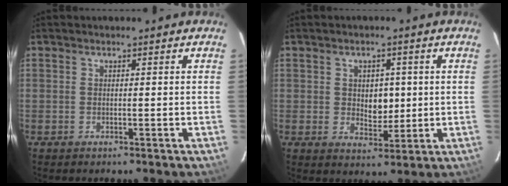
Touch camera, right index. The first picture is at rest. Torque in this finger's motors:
{"motor_torque": [0.06, 0.10, 0.06, 0.01]}